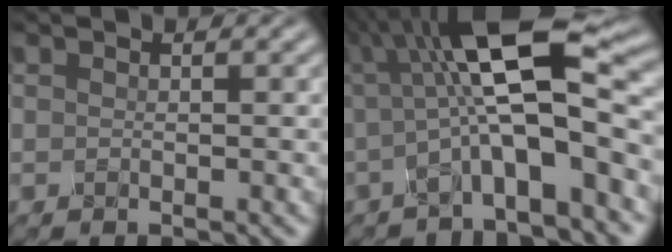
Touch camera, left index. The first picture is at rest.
{"total": 10.6, "force": [0.8, 3.0, 10.1], "torque": [-0.161, 0.016, 0.005]}